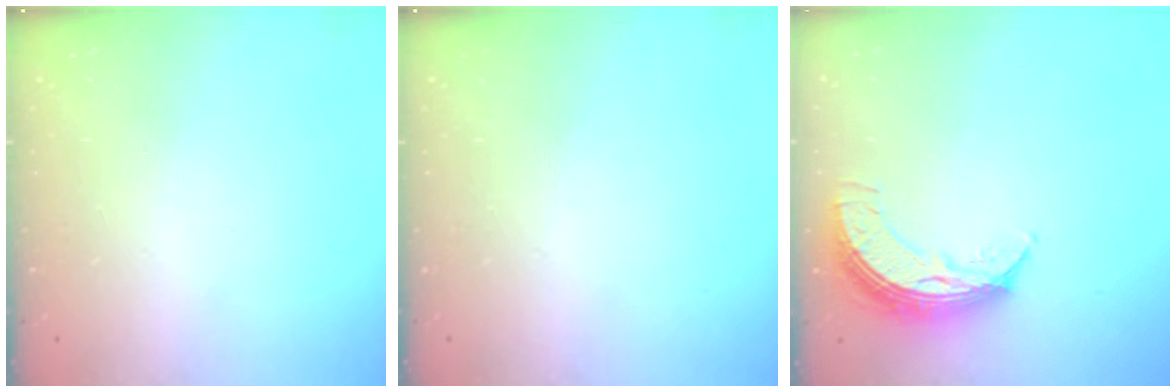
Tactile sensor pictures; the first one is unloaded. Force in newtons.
{"total": 0.0}
{"total": 9.0, "press": 9.0, "slide": 0.9}